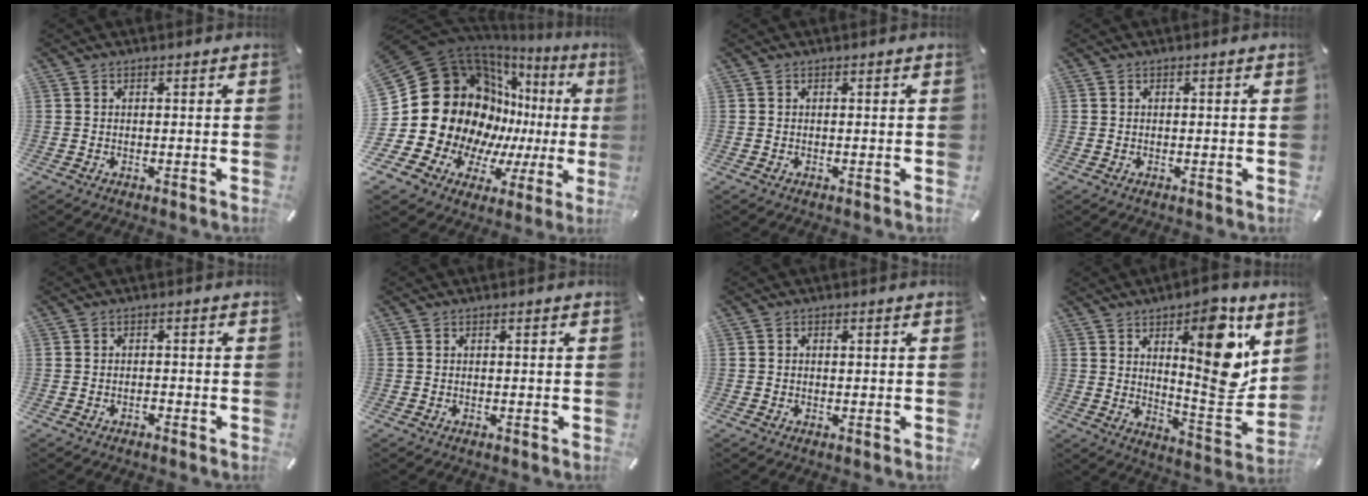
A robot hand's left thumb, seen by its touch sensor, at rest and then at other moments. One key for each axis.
{"total": 28.6, "fx": 2.3, "fy": 21.9, "fz": 18.2, "tx": -0.305, "ty": -0.086, "tz": 0.108}
{"total": 0.0}
{"total": 0.0}
{"total": 1.2, "fx": -0.9, "fy": 0.6, "fz": 0.5, "tx": -0.012, "ty": 0.002, "tz": -0.019}
{"total": 0.0}
{"total": 0.7, "fx": 0.1, "fy": 0.6, "fz": 0.4, "tx": -0.009, "ty": 0.004, "tz": 0.000}
{"total": 17.3, "fx": 7.6, "fy": 6.5, "fz": 14.1, "tx": -0.174, "ty": -0.057, "tz": 0.118}